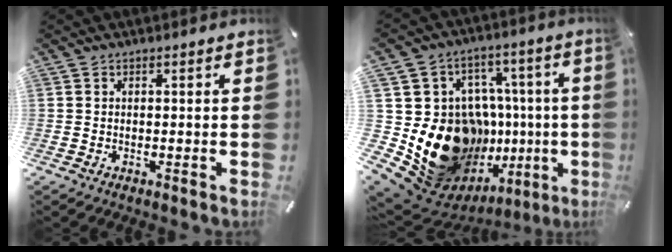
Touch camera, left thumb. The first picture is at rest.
{"total": 24.9, "force": [-6.5, 19.0, 14.7], "torque": [-0.223, 0.010, -0.053]}